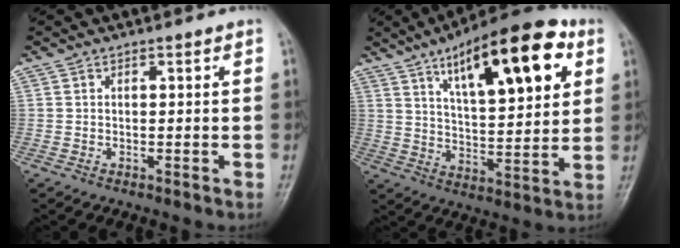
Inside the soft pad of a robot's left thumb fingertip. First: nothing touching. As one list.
[{"total": 21.8, "force": [9.7, 7.8, 17.9], "torque": [-0.237, -0.023, 0.151]}]